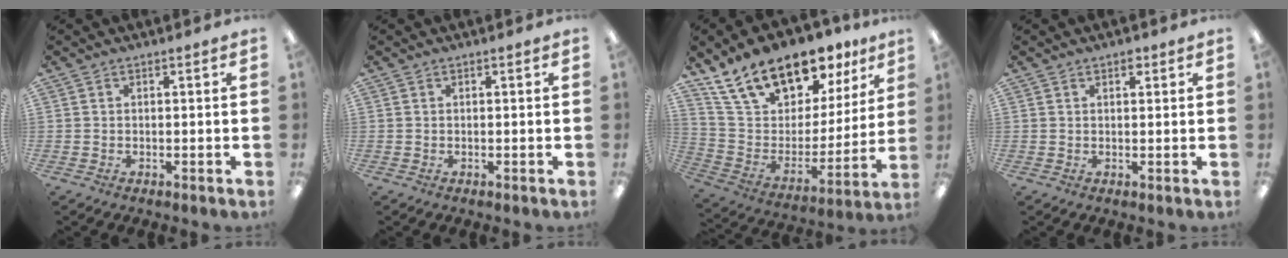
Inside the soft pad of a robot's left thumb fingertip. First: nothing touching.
{"total": 0.0}
{"total": 20.1, "force": [15.5, 9.4, 8.6], "torque": [-0.159, -0.101, 0.280]}
{"total": 1.8, "force": [1.2, 1.0, 0.9], "torque": [-0.004, -0.004, 0.017]}